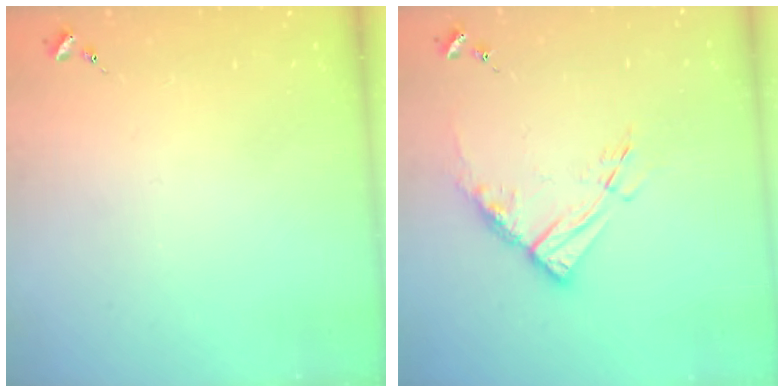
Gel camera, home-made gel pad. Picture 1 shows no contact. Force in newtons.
{"total": 11.2, "press": 11.1, "slide": 1.1}